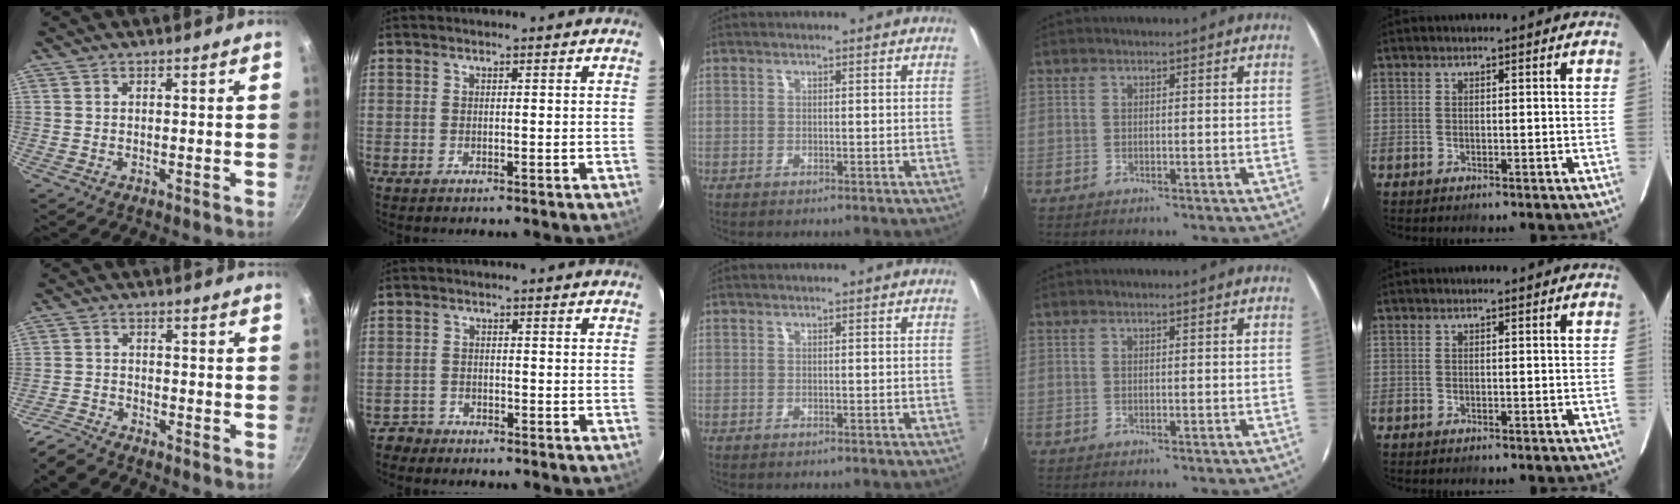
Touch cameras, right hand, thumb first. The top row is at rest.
{"thumb": {"total": 4.3, "force": [-4.1, 0.6, 1.0], "torque": [-0.029, 0.020, -0.091]}, "index": {"total": 2.5, "force": [-2.1, 1.3, -0.3], "torque": [-0.001, 0.009, -0.043]}}